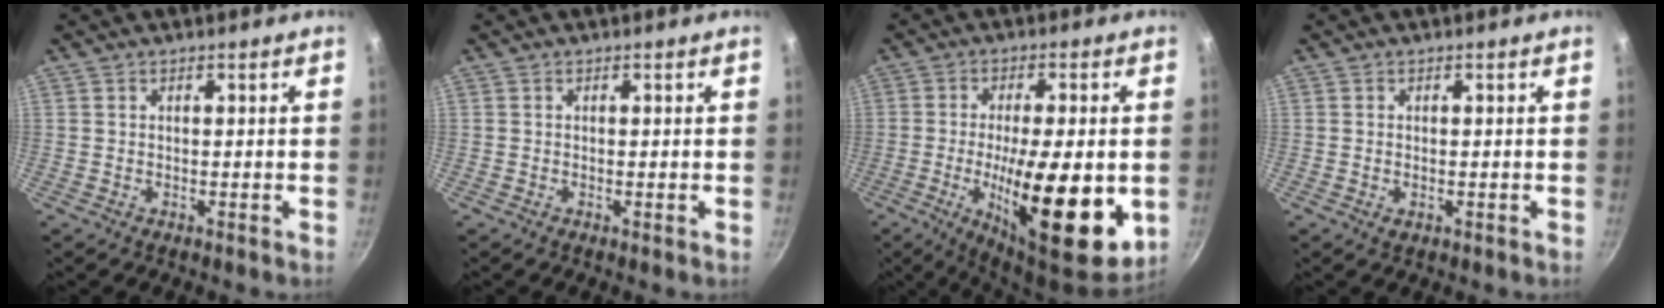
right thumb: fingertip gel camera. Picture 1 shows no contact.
{"total": 0.0}
{"total": 20.4, "force": [-4.0, 6.3, 19.0], "torque": [-0.278, -0.002, -0.055]}
{"total": 1.1, "force": [-0.2, 0.6, 0.9], "torque": [-0.014, -0.002, -0.003]}